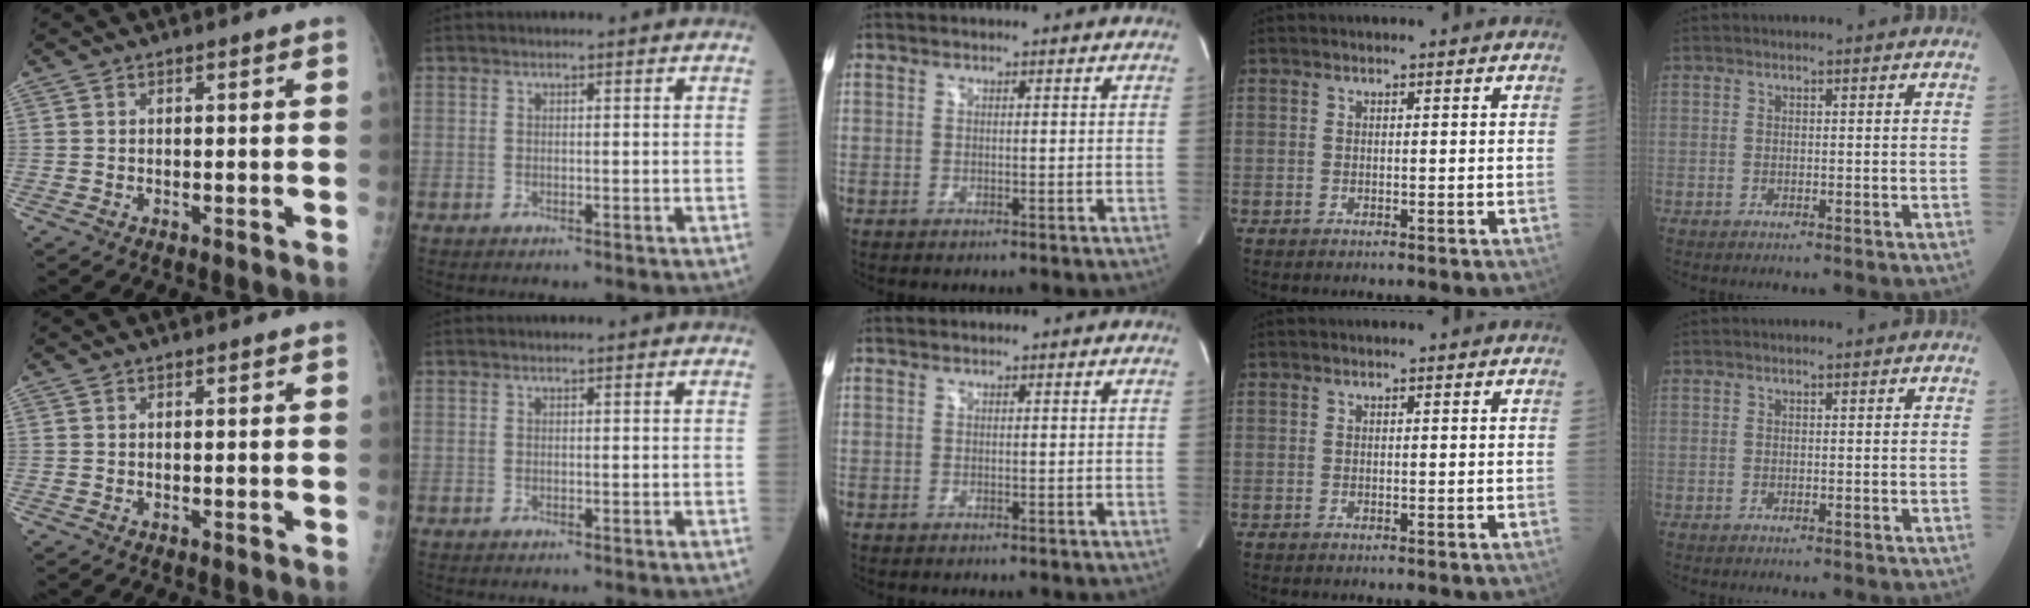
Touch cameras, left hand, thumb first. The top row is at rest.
{}